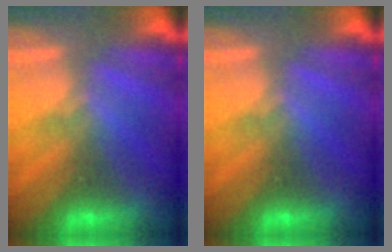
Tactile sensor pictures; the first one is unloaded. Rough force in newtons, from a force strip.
{"total": 0.0}